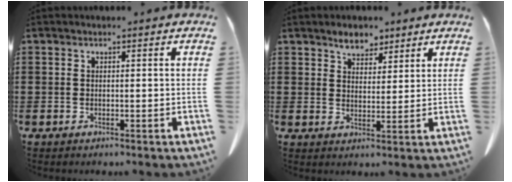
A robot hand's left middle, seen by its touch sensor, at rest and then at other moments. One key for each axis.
{"total": 4.3, "fx": 3.6, "fy": 2.1, "fz": 1.1, "tx": -0.024, "ty": -0.003, "tz": 0.068}